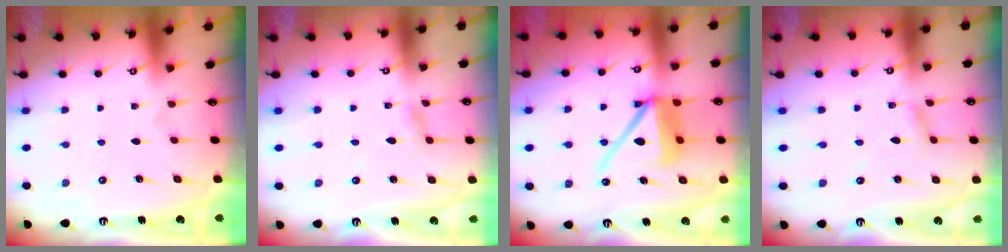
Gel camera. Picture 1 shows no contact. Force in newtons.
{"total": 2.4, "press": 2.4, "slide": 0.2}
{"total": 13.0, "press": 12.9, "slide": 1.8}
{"total": 2.7, "press": 2.7, "slide": 0.1}